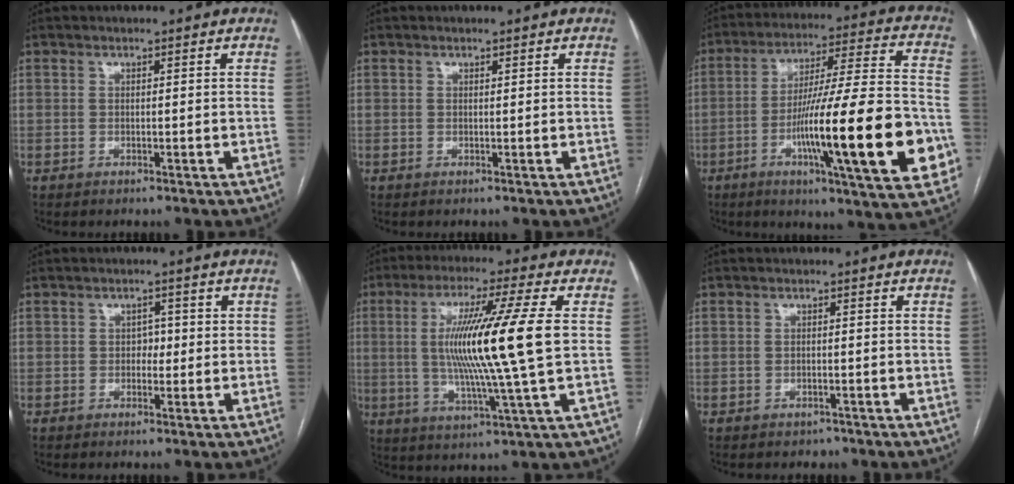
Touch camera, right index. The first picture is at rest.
{"total": 0.0}
{"total": 25.1, "force": [-7.2, 1.9, 24.0], "torque": [-0.325, -0.011, -0.109]}
{"total": 1.9, "force": [0.0, 1.5, 1.1], "torque": [-0.008, 0.008, -0.003]}
{"total": 15.8, "force": [1.5, -1.4, 15.6], "torque": [-0.295, -0.006, 0.019]}
{"total": 1.3, "force": [-1.0, 0.9, 0.1], "torque": [-0.009, 0.000, -0.014]}